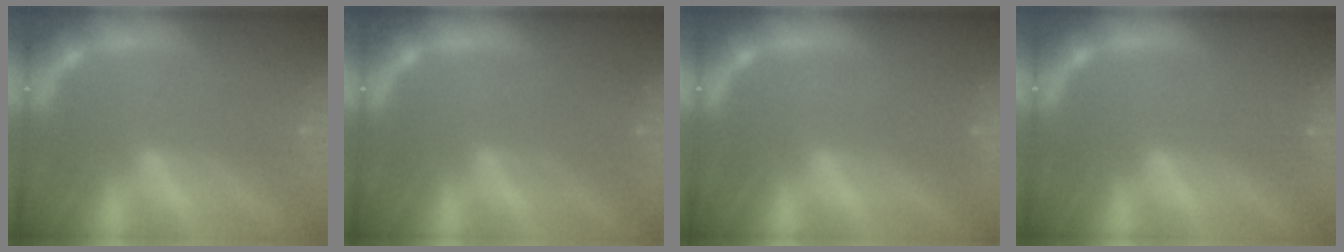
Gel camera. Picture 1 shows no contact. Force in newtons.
{"total": 2.4}
{"total": 1.0}
{"total": 0.0}